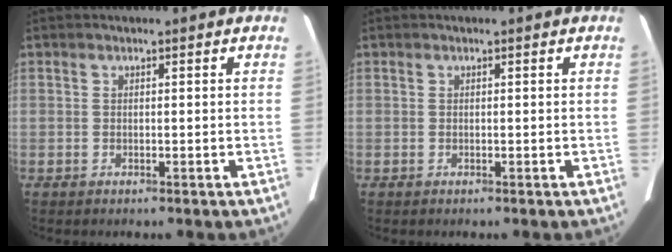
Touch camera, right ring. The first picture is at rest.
{"total": 0.0}